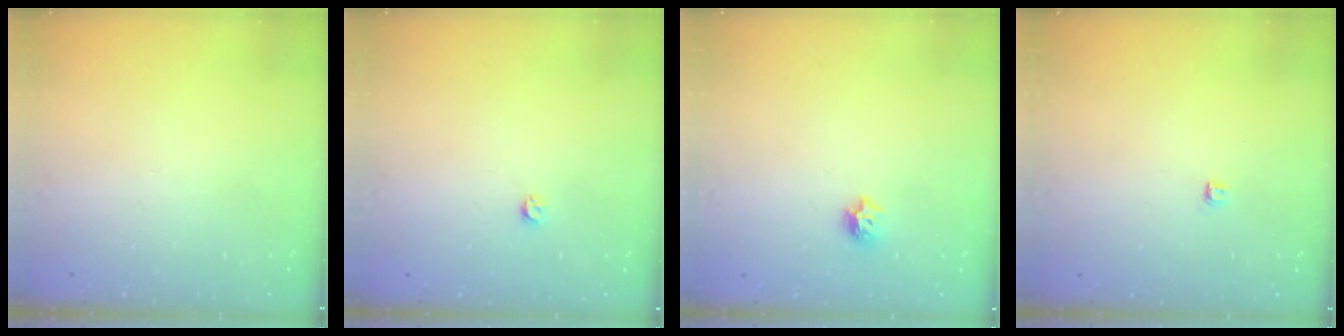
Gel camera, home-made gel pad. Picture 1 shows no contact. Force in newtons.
{"total": 2.9, "press": 2.8, "slide": 0.5}
{"total": 6.5, "press": 6.5, "slide": 0.7}
{"total": 2.8, "press": 2.8, "slide": 0.4}